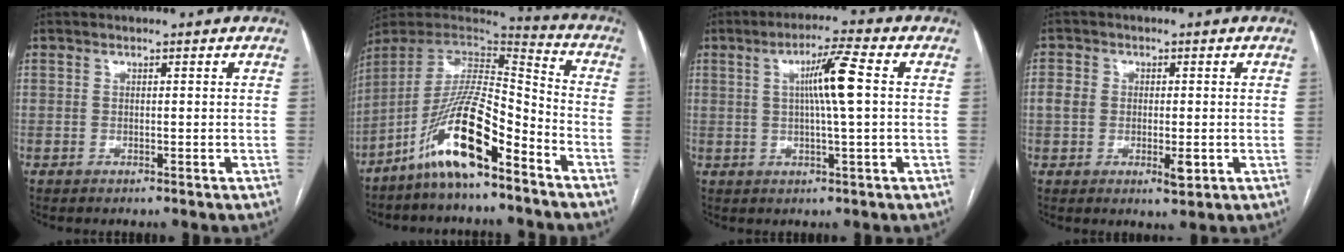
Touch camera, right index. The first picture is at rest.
{"total": 15.5, "force": [-9.6, 2.3, 11.9], "torque": [-0.231, 0.004, -0.174]}
{"total": 7.3, "force": [1.1, -0.4, 7.2], "torque": [-0.125, 0.005, 0.017]}
{"total": 4.8, "force": [-0.6, 2.9, 3.8], "torque": [-0.065, 0.003, -0.007]}